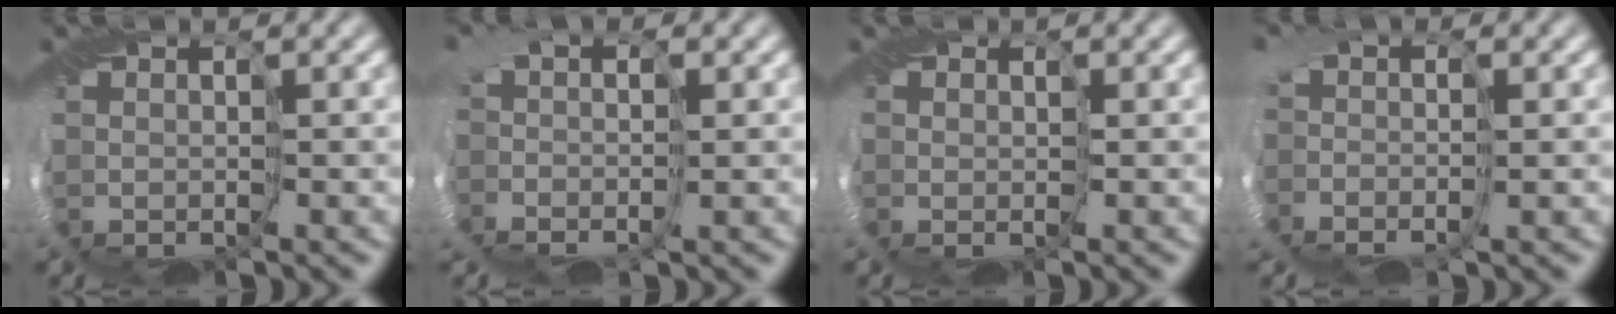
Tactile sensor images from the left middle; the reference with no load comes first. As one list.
[{"total": 2.5, "force": [-0.4, 1.7, 1.8], "torque": [-0.024, 0.004, -0.012]}, {"total": 1.0, "force": [0.2, 1.0, 0.2], "torque": [0.003, 0.000, 0.000]}, {"total": 2.9, "force": [-1.0, 2.0, 2.0], "torque": [-0.027, 0.004, -0.018]}]